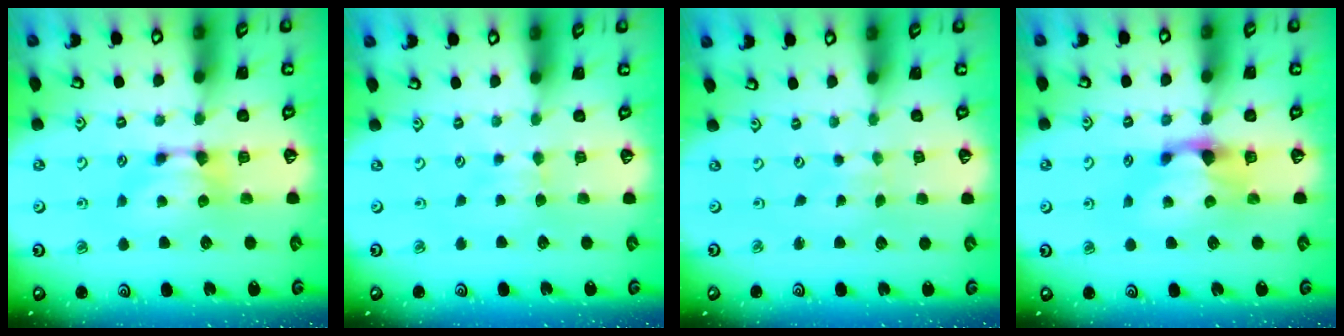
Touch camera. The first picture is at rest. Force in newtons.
{"total": 2.2, "press": 2.2, "slide": 0.4}
{"total": 5.1, "press": 5.1, "slide": 0.2}
{"total": 2.2, "press": 1.8, "slide": 1.1}